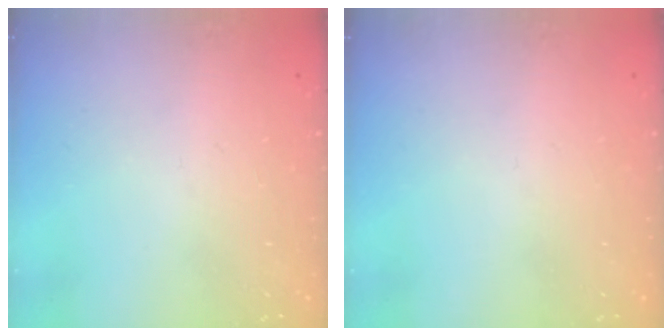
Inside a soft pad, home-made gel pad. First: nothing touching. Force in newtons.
{"total": 0.0}